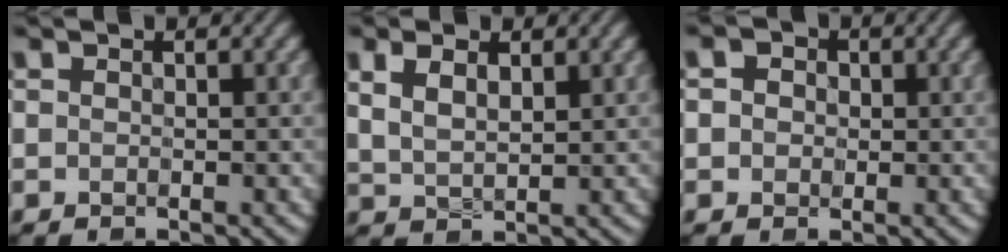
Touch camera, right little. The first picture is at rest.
{"total": 2.9, "force": [1.1, 1.5, 2.3], "torque": [-0.056, -0.003, 0.027]}
{"total": 3.6, "force": [1.1, 2.8, 1.8], "torque": [-0.040, 0.012, 0.006]}